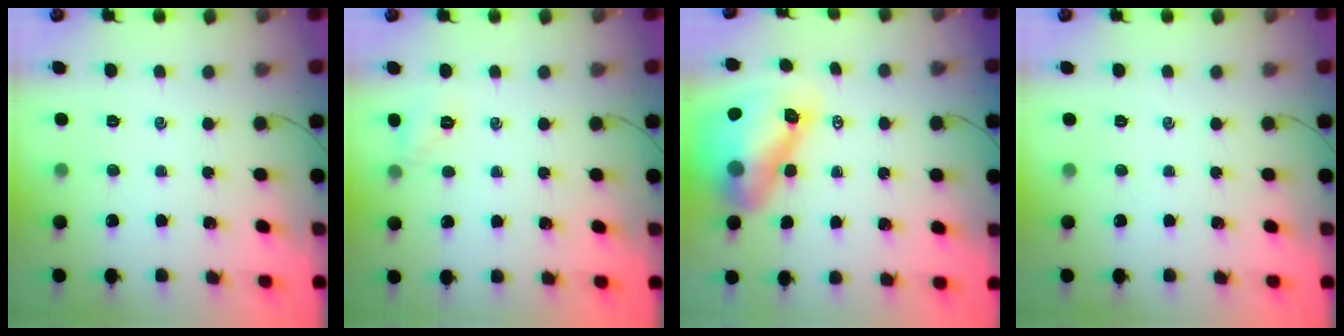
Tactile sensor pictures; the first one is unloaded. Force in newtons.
{"total": 5.9, "press": 5.7, "slide": 1.6}
{"total": 10.9, "press": 10.4, "slide": 3.5}
{"total": 0.0}